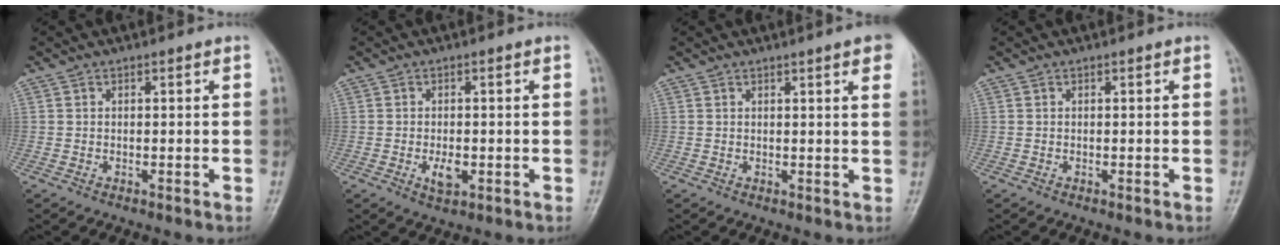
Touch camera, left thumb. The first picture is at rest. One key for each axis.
{"total": 3.4, "fx": -0.9, "fy": 1.8, "fz": 2.8, "tx": -0.045, "ty": -0.002, "tz": -0.011}
{"total": 5.9, "fx": 3.3, "fy": 0.4, "fz": 4.9, "tx": -0.048, "ty": 0.000, "tz": 0.032}
{"total": 0.0}